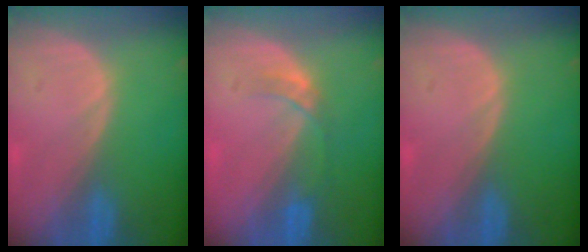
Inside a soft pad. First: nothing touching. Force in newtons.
{"total": 3.0, "press": 2.7, "slide": 1.3}
{"total": 0.0}